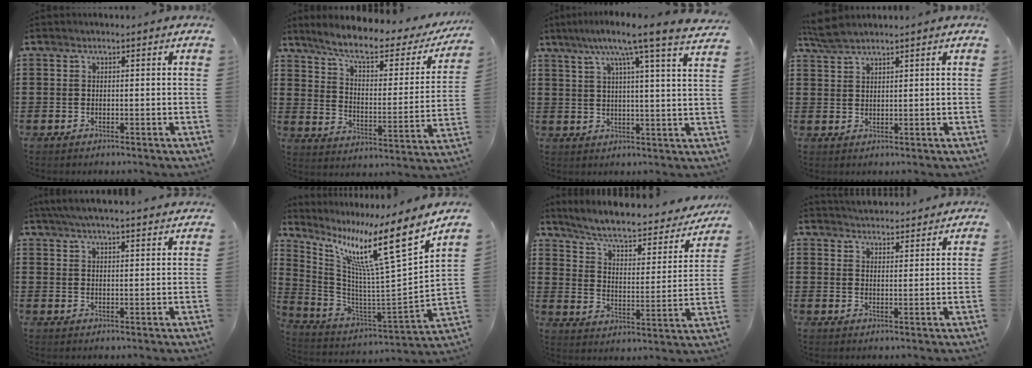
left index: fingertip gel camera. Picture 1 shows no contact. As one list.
[{"total": 7.7, "force": [5.9, 1.3, 4.7], "torque": [-0.105, -0.031, 0.096]}, {"total": 8.9, "force": [6.5, -0.7, 6.0], "torque": [-0.123, -0.029, 0.099]}, {"total": 3.0, "force": [2.6, 0.4, 1.4], "torque": [-0.035, 0.000, 0.050]}, {"total": 4.4, "force": [4.2, -0.3, 1.3], "torque": [-0.037, -0.013, 0.076]}, {"total": 14.9, "force": [9.1, 1.1, 11.7], "torque": [-0.220, -0.069, 0.132]}, {"total": 6.4, "force": [5.4, 0.8, 3.4], "torque": [-0.088, -0.034, 0.087]}, {"total": 3.7, "force": [3.7, -0.1, 0.0], "torque": [-0.012, -0.020, 0.068]}]